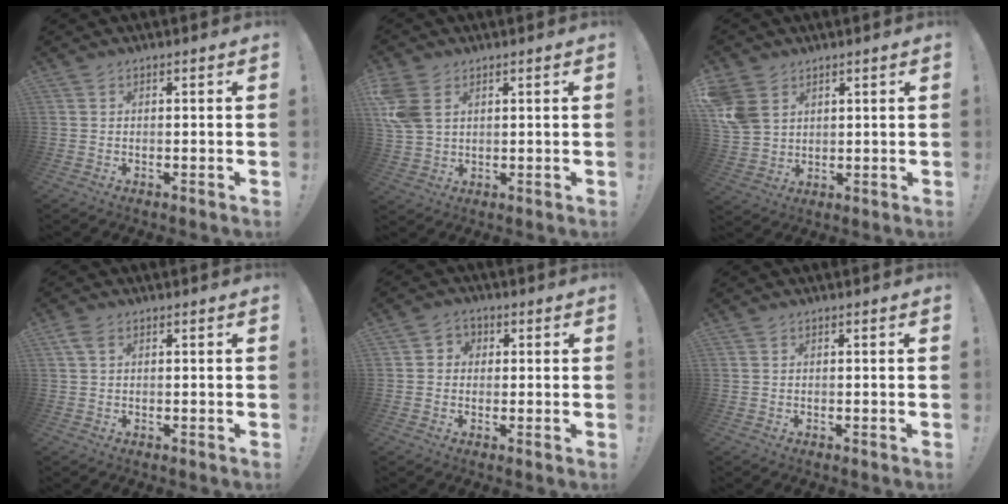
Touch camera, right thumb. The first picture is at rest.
{"total": 8.7, "force": [3.2, 5.9, 5.5], "torque": [-0.111, -0.008, 0.066]}
{"total": 9.1, "force": [4.3, 7.0, 4.1], "torque": [-0.090, -0.012, 0.091]}
{"total": 2.6, "force": [1.0, 1.5, 1.9], "torque": [-0.033, 0.002, 0.017]}
{"total": 3.4, "force": [-0.4, 3.2, 1.2], "torque": [-0.017, 0.010, -0.007]}
{"total": 0.0}